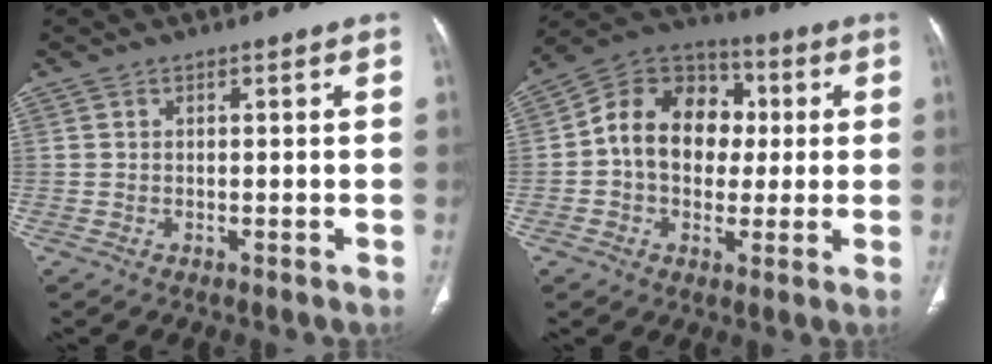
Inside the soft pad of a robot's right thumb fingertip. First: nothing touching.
{"total": 15.0, "force": [0.9, 11.6, 9.4], "torque": [-0.117, 0.030, 0.004]}